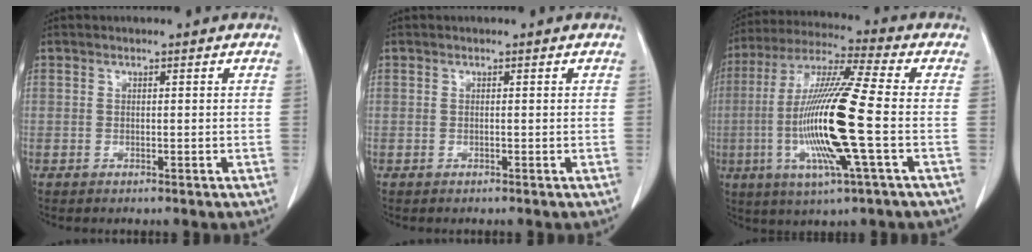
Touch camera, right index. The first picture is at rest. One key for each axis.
{"total": 0.0}
{"total": 17.4, "fx": -3.1, "fy": 0.1, "fz": 17.1, "tx": -0.351, "ty": -0.010, "tz": -0.067}